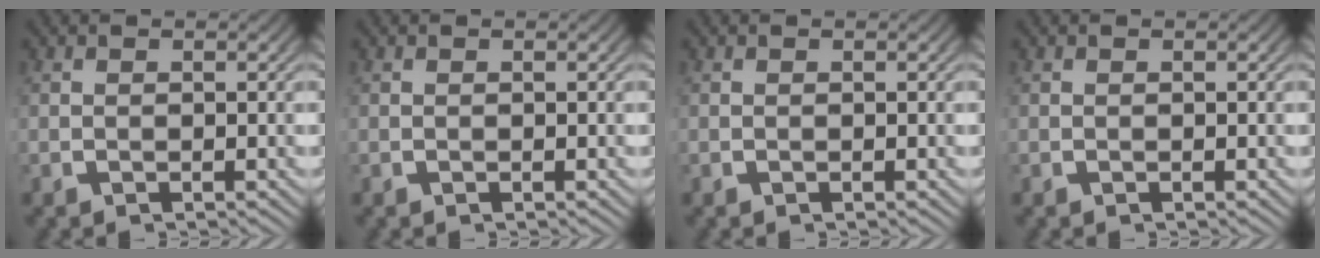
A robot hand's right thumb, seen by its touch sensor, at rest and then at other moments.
{"total": 0.0}
{"total": 0.0}
{"total": 0.0}